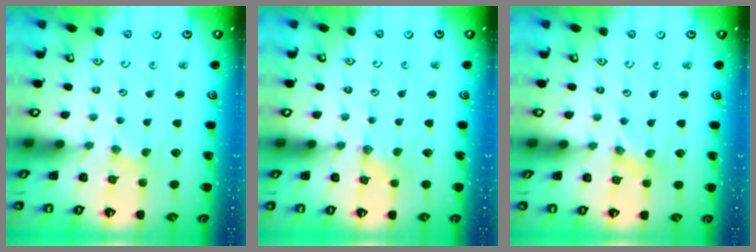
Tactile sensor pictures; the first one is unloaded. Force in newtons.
{"total": 0.0}
{"total": 0.0}